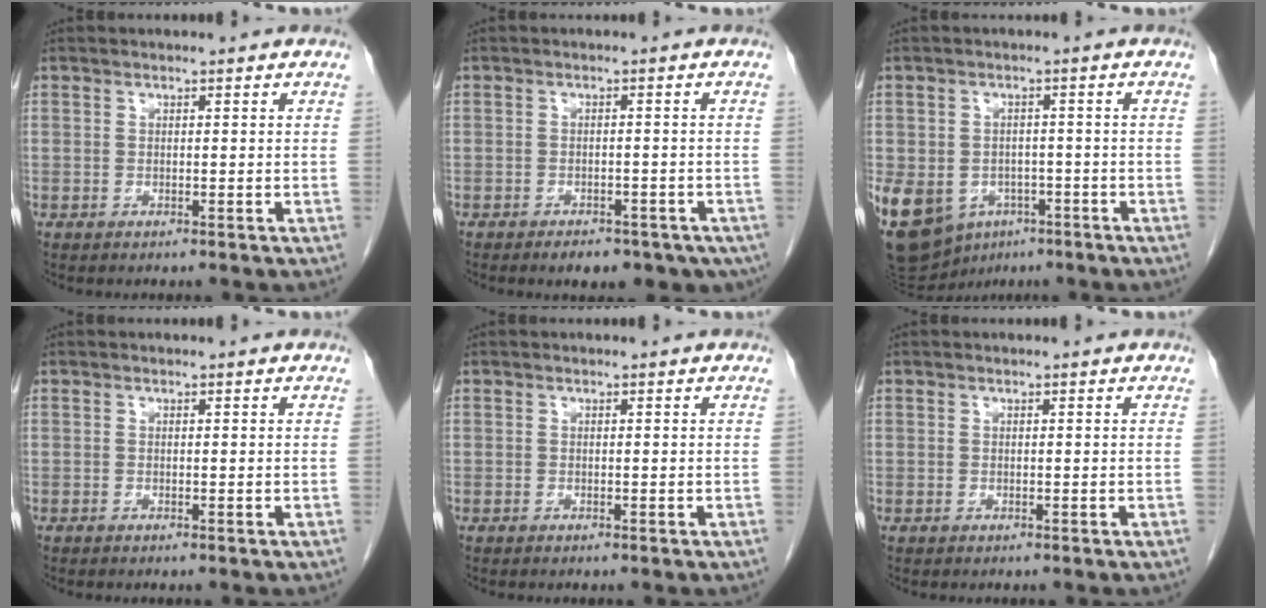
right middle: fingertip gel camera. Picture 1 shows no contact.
{"total": 9.5, "force": [-6.5, 5.0, 4.8], "torque": [-0.054, 0.002, -0.079]}
{"total": 23.6, "force": [-10.2, 18.2, 10.9], "torque": [-0.345, -0.017, -0.141]}
{"total": 0.0}
{"total": 0.0}
{"total": 0.0}